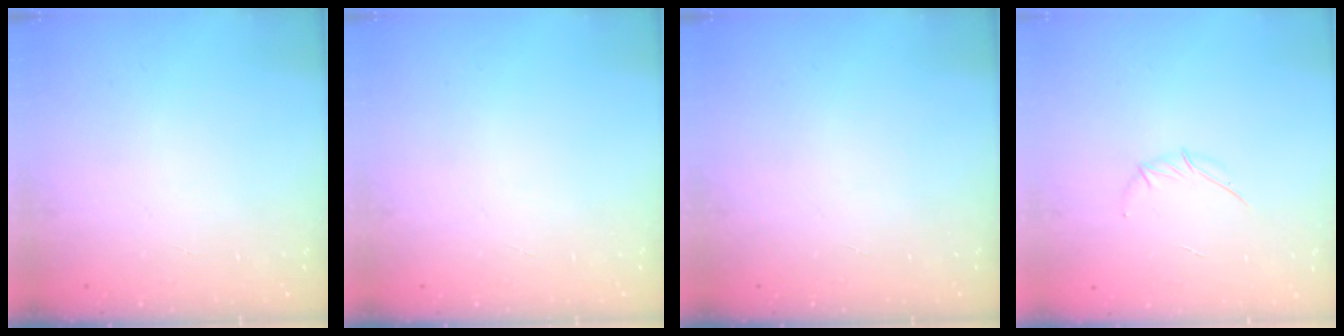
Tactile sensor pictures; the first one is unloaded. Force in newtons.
{"total": 0.0}
{"total": 0.0}
{"total": 3.9, "press": 3.8, "slide": 0.8}